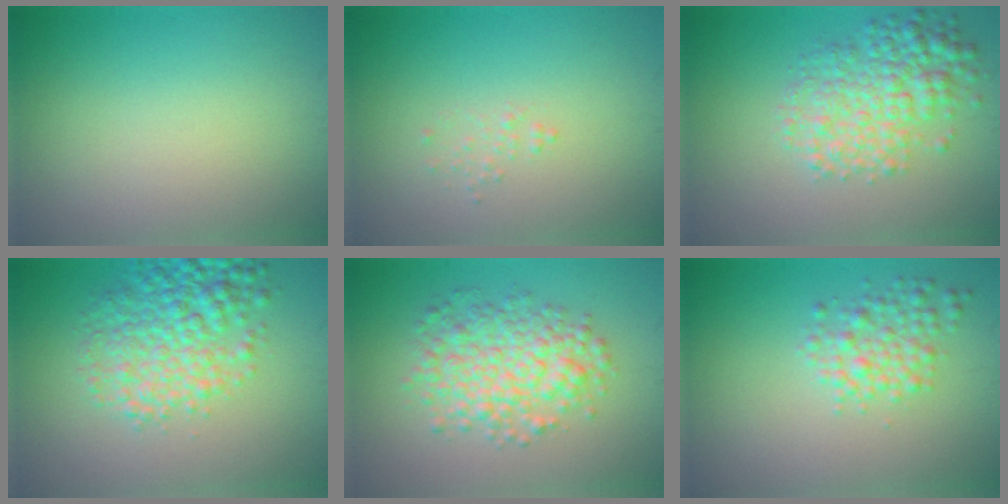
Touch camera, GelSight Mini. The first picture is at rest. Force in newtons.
{"total": 0.7, "press": 0.7, "slide": 0.1}
{"total": 5.0, "press": 5.0, "slide": 0.1}
{"total": 5.9, "press": 5.9, "slide": 0.1}
{"total": 5.4, "press": 5.4, "slide": 0.1}
{"total": 3.0, "press": 3.0, "slide": 0.1}